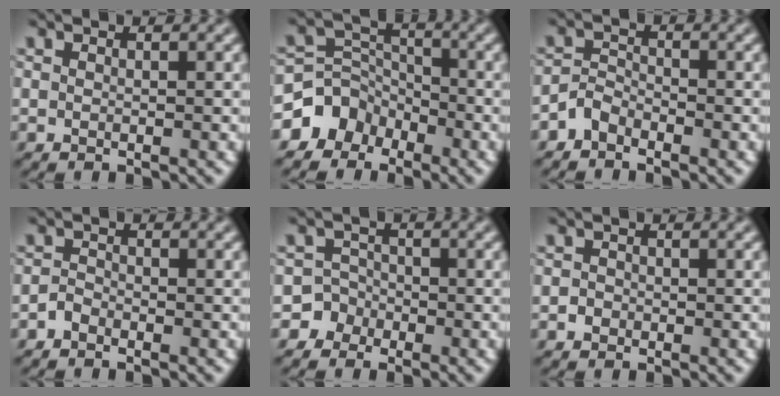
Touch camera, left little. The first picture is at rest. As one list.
[{"total": 5.0, "force": [-3.2, 3.7, 0.7], "torque": [0.012, 0.016, -0.073]}, {"total": 2.0, "force": [-1.7, 1.0, 0.4], "torque": [-0.007, 0.010, -0.038]}, {"total": 1.1, "force": [-0.9, 0.6, 0.3], "torque": [-0.007, 0.004, -0.020]}, {"total": 3.6, "force": [-2.0, 2.9, -0.3], "torque": [0.047, 0.004, -0.043]}, {"total": 0.8, "force": [-0.4, 0.7, 0.1], "torque": [0.000, -0.001, -0.010]}]